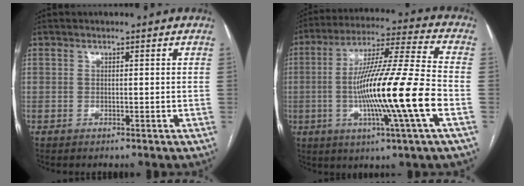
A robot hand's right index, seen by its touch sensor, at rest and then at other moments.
{"total": 18.3, "force": [-3.9, -1.1, 17.9], "torque": [-0.317, -0.010, -0.078]}